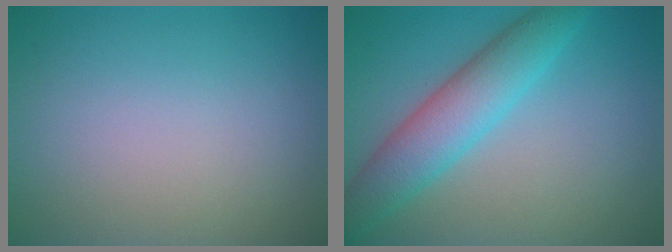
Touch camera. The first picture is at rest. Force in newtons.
{"total": 4.6, "press": 4.6, "slide": 0.2}